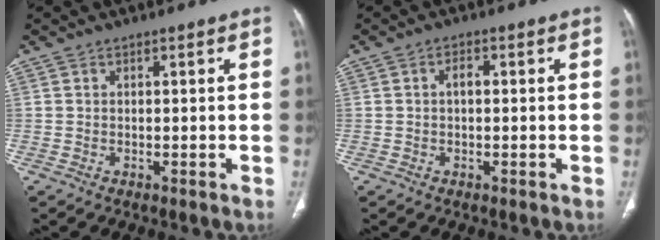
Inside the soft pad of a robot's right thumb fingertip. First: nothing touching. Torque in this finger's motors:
{"motor_torque": [-0.07, 1.05, 0.80, -0.34, 0.03]}